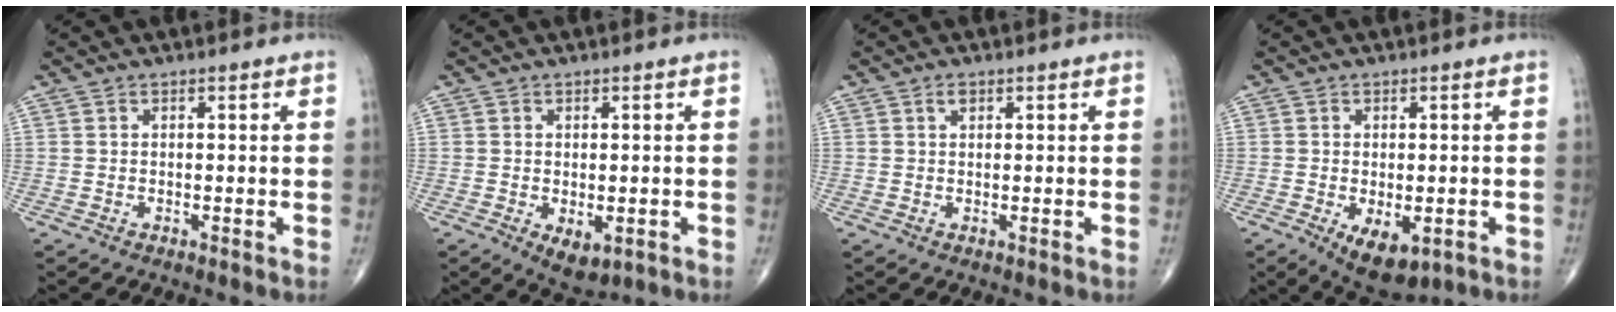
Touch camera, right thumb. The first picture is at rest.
{"total": 4.4, "force": [-1.3, 2.5, 3.4], "torque": [-0.045, -0.004, -0.006]}
{"total": 2.8, "force": [1.1, 1.7, 1.9], "torque": [-0.028, 0.004, 0.017]}
{"total": 7.7, "force": [-2.8, 4.1, 5.9], "torque": [-0.081, -0.007, -0.031]}